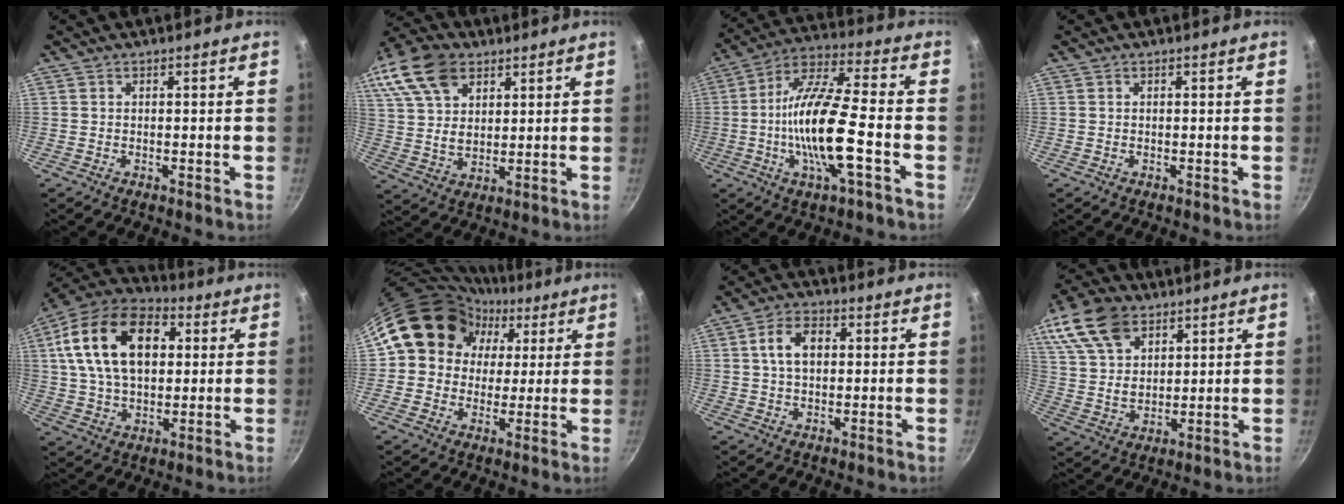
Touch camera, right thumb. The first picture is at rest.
{"total": 21.0, "force": [10.7, 13.6, 11.8], "torque": [-0.262, 0.018, 0.202]}
{"total": 16.4, "force": [-3.8, 4.1, 15.4], "torque": [-0.291, 0.028, -0.083]}
{"total": 0.0}
{"total": 21.0, "force": [5.0, 13.4, 15.4], "torque": [-0.253, 0.015, 0.075]}
{"total": 14.3, "force": [4.5, 12.4, 5.4], "torque": [-0.057, 0.018, 0.064]}
{"total": 7.0, "force": [1.1, 4.6, 5.1], "torque": [-0.075, 0.012, 0.014]}
{"total": 17.5, "force": [9.5, 11.1, 9.7], "torque": [-0.193, 0.000, 0.184]}